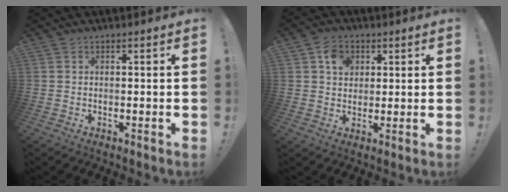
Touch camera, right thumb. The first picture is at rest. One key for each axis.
{"total": 6.6, "fx": 2.6, "fy": 5.5, "fz": 2.5, "tx": -0.032, "ty": -0.006, "tz": 0.048}